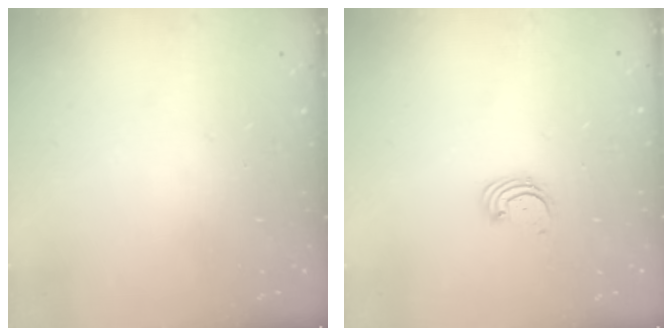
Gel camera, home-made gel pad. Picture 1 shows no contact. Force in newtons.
{"total": 1.7, "press": 1.7, "slide": 0.2}